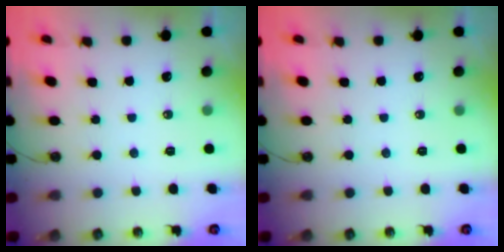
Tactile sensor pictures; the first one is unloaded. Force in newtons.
{"total": 0.0}